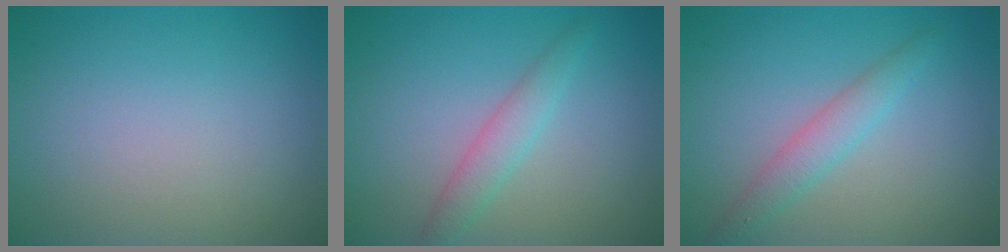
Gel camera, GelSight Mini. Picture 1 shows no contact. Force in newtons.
{"total": 2.3, "press": 2.3, "slide": 0.0}
{"total": 2.3, "press": 2.3, "slide": 0.1}